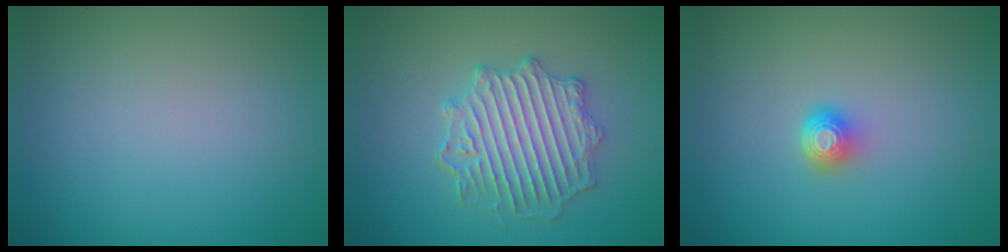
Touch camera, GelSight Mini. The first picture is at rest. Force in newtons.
{"total": 4.8, "press": 4.5, "slide": 1.7}
{"total": 1.6, "press": 1.2, "slide": 1.1}